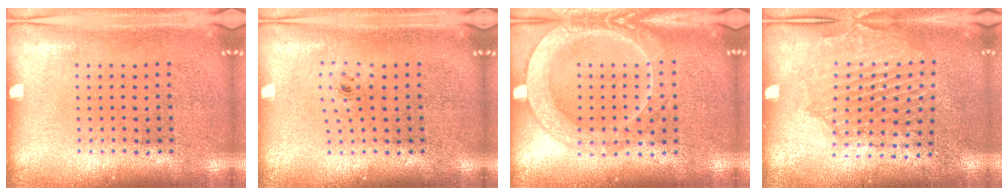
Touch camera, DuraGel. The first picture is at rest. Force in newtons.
{"total": 0.5, "press": 0.2, "slide": 0.5}
{"total": 2.0, "press": 2.0, "slide": 0.3}
{"total": 1.6, "press": 1.6, "slide": 0.3}